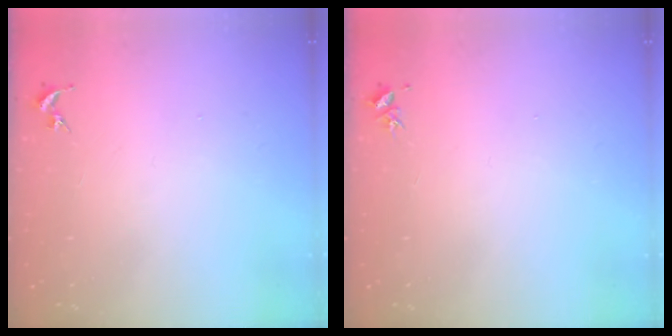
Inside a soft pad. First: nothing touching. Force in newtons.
{"total": 3.0, "press": 3.0, "slide": 0.4}